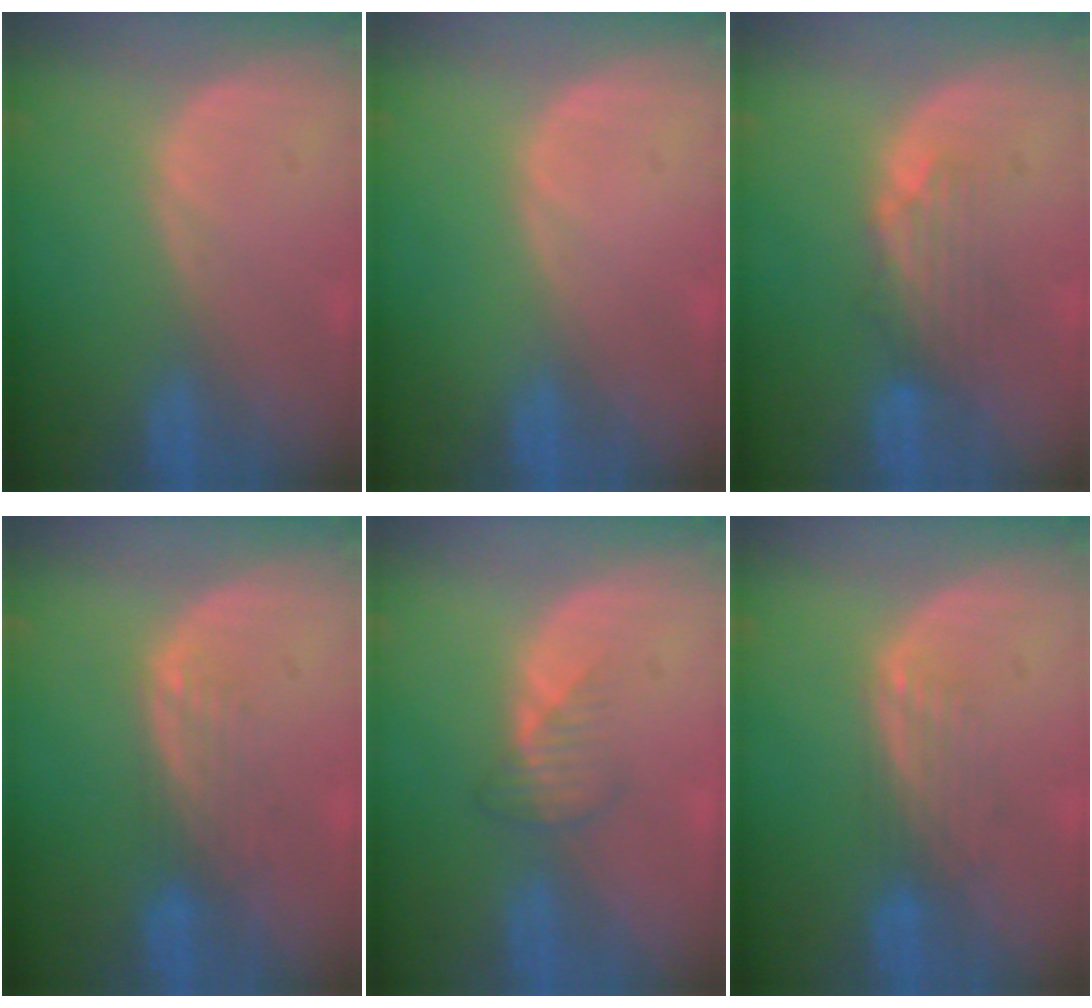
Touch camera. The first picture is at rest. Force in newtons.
{"total": 0.0}
{"total": 4.2, "press": 3.8, "slide": 1.9}
{"total": 3.5, "press": 2.8, "slide": 2.0}
{"total": 2.7, "press": 2.6, "slide": 0.7}
{"total": 3.5, "press": 2.9, "slide": 2.1}